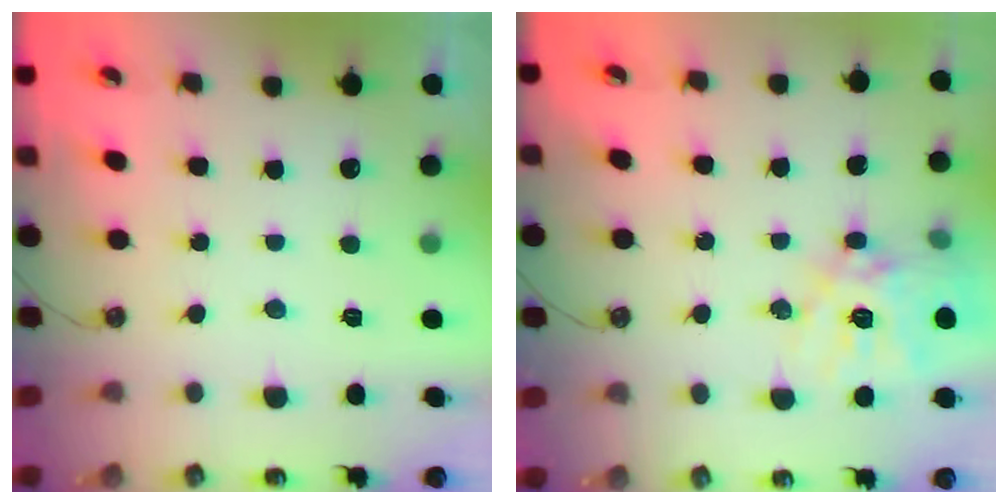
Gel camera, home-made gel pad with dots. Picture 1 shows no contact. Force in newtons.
{"total": 16.9, "press": 16.8, "slide": 1.5}